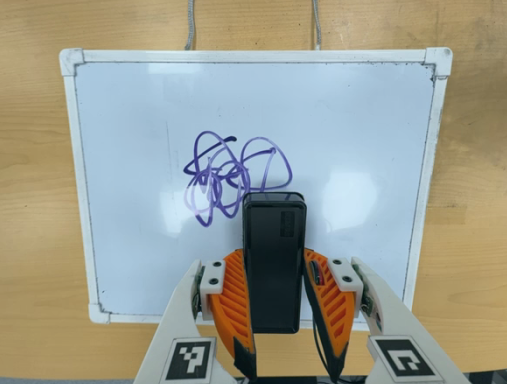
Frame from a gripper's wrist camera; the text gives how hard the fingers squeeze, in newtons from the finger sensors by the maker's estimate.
{"total": 4.5, "left": 2.9, "right": 6.0}